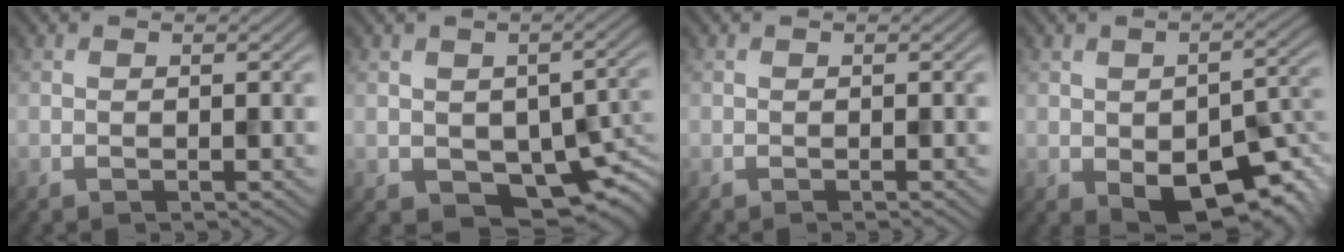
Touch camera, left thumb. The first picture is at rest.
{"total": 6.9, "force": [-2.3, 4.7, 4.5], "torque": [-0.069, -0.027, -0.017]}
{"total": 0.6, "force": [-0.2, 0.2, 0.5], "torque": [-0.005, 0.001, -0.006]}
{"total": 9.5, "force": [-4.2, 4.9, 7.0], "torque": [-0.093, -0.023, -0.047]}